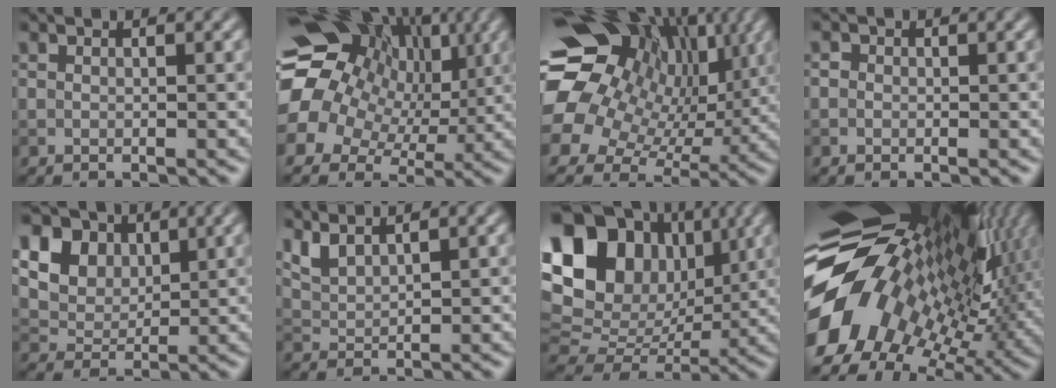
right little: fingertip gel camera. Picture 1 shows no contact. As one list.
[{"total": 17.5, "force": [3.1, 14.7, 9.0], "torque": [-0.184, 0.033, 0.030]}, {"total": 18.2, "force": [4.8, 14.6, 9.7], "torque": [-0.217, 0.055, 0.074]}, {"total": 1.1, "force": [0.2, 1.0, 0.3], "torque": [0.000, -0.005, -0.009]}, {"total": 15.2, "force": [7.7, 11.2, 6.7], "torque": [-0.181, 0.034, 0.133]}, {"total": 2.7, "force": [2.2, 0.9, 1.1], "torque": [-0.033, 0.003, 0.053]}, {"total": 20.2, "force": [6.4, 15.8, 10.8], "torque": [-0.244, 0.053, 0.117]}, {"total": 17.2, "force": [0.8, 10.9, 13.3], "torque": [-0.258, -0.025, 0.030]}]